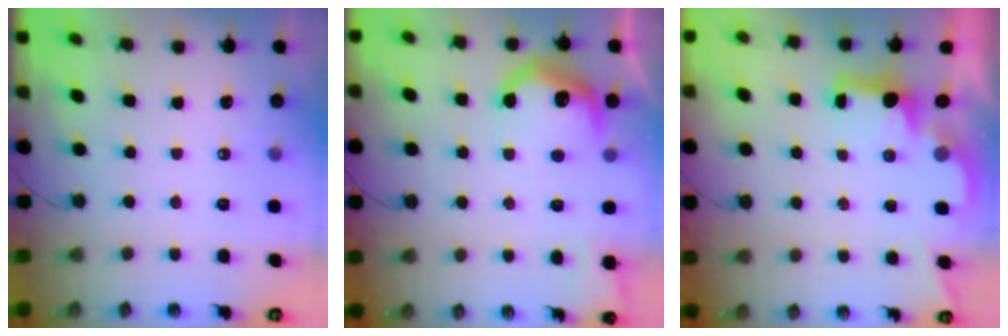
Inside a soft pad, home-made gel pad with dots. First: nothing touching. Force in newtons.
{"total": 13.2, "press": 13.2, "slide": 0.7}
{"total": 2.2, "press": 2.1, "slide": 0.8}